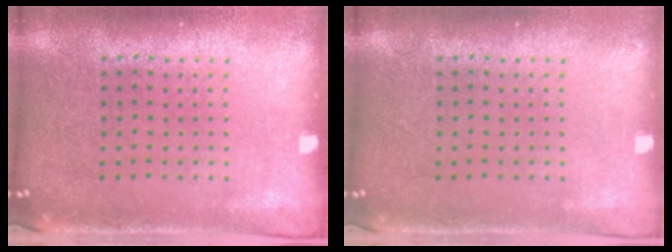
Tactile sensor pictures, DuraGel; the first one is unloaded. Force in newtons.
{"total": 0.0}